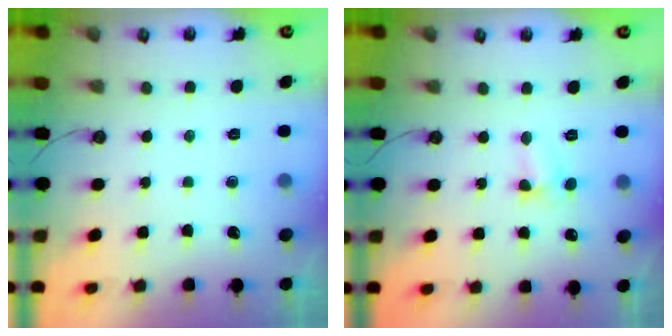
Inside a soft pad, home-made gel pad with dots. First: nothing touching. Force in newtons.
{"total": 5.3, "press": 5.2, "slide": 0.5}